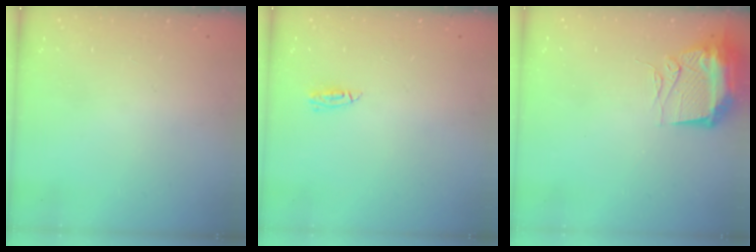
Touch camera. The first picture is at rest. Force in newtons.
{"total": 7.0, "press": 3.8, "slide": 5.9}
{"total": 11.7, "press": 11.6, "slide": 1.0}